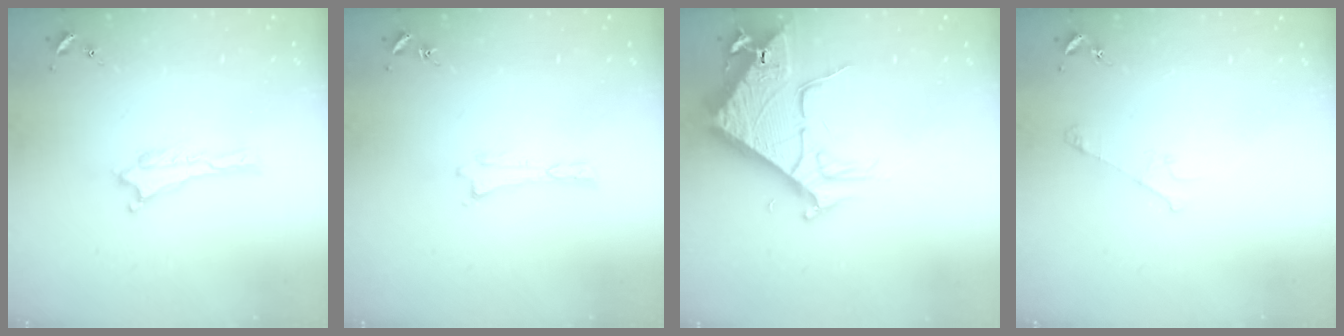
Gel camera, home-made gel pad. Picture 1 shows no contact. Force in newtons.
{"total": 0.0}
{"total": 7.9, "press": 7.8, "slide": 1.0}
{"total": 3.2, "press": 3.2, "slide": 0.3}